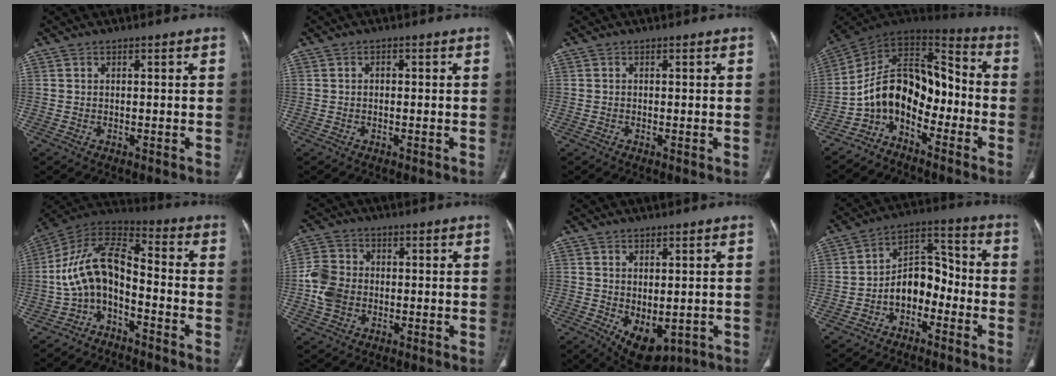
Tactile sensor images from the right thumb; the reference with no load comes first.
{"total": 0.8, "force": [-0.1, 0.7, 0.5], "torque": [-0.002, 0.006, -0.005]}
{"total": 0.5, "force": [-0.1, 0.2, 0.5], "torque": [-0.013, -0.003, -0.003]}
{"total": 14.5, "force": [-5.6, 9.1, 9.8], "torque": [-0.129, 0.099, -0.112]}
{"total": 8.5, "force": [-2.2, 4.8, 6.7], "torque": [-0.129, 0.043, -0.056]}
{"total": 7.3, "force": [-1.1, 6.0, 4.1], "torque": [-0.073, 0.013, -0.026]}
{"total": 8.4, "force": [-2.0, 4.8, 6.6], "torque": [-0.086, -0.007, -0.006]}
{"total": 9.9, "force": [-3.5, 6.7, 6.3], "torque": [-0.071, 0.054, -0.070]}